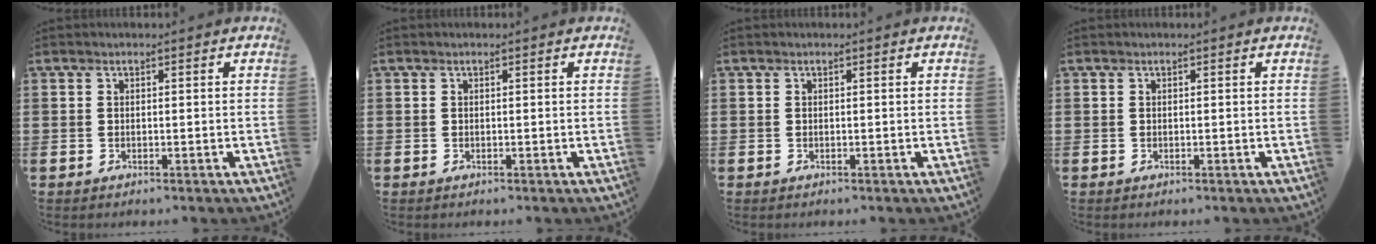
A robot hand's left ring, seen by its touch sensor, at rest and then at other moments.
{"total": 0.0}
{"total": 0.0}
{"total": 0.0}